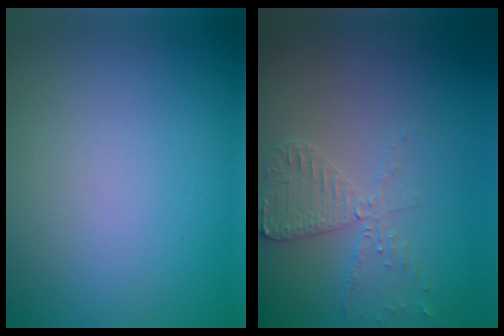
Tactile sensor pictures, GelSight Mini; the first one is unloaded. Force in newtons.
{"total": 2.9, "press": 2.8, "slide": 0.6}